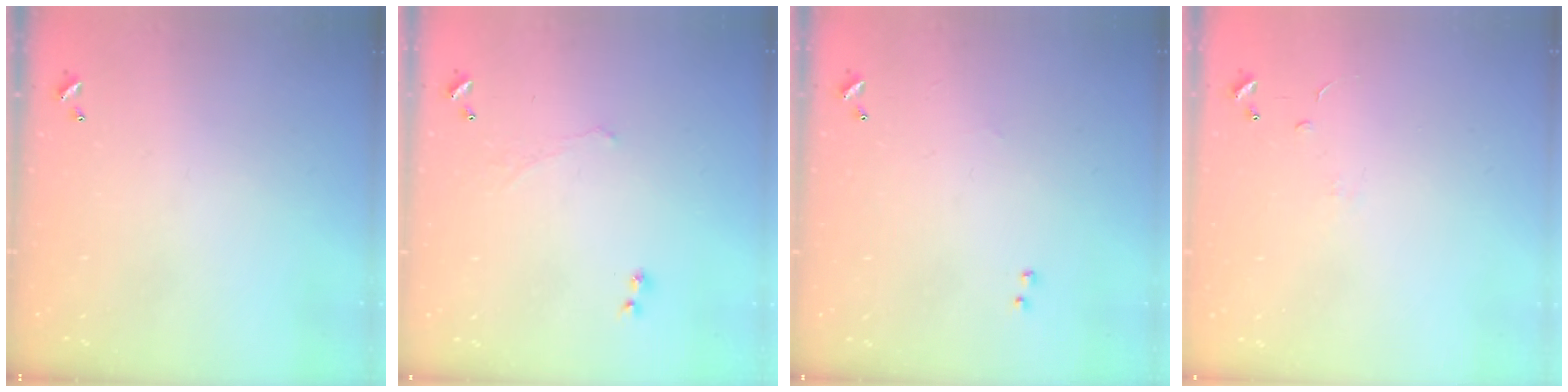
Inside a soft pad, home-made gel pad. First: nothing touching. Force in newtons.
{"total": 1.1, "press": 0.7, "slide": 0.9}
{"total": 2.3, "press": 2.2, "slide": 0.8}
{"total": 6.5, "press": 6.5, "slide": 0.6}